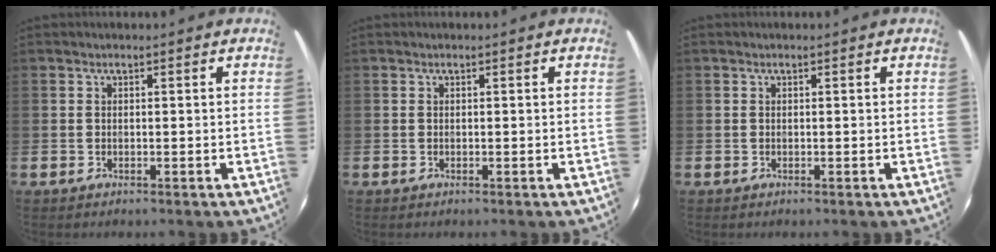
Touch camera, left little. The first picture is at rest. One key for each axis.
{"total": 0.0}
{"total": 0.0}